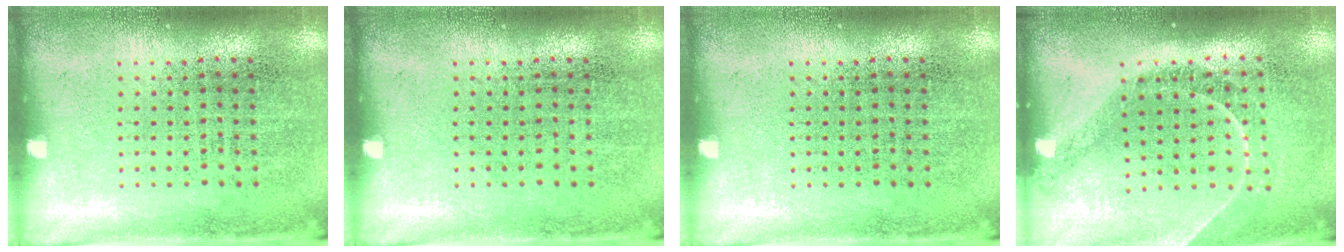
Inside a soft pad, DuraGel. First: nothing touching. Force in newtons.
{"total": 0.0}
{"total": 0.0}
{"total": 1.2, "press": 1.2, "slide": 0.4}